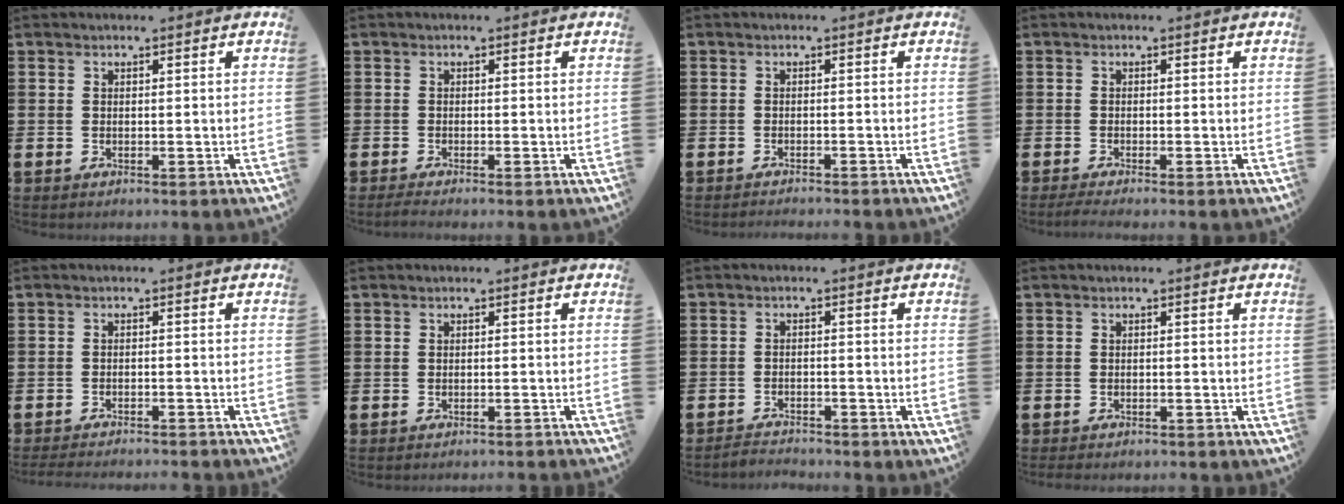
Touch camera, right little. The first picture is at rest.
{"total": 0.8, "force": [-0.5, 0.0, 0.6], "torque": [-0.010, -0.002, -0.010]}
{"total": 0.8, "force": [-0.8, -0.1, 0.0], "torque": [0.000, -0.001, -0.017]}
{"total": 1.0, "force": [-0.6, 0.0, 0.7], "torque": [-0.011, -0.002, -0.012]}
{"total": 1.9, "force": [-1.9, -0.2, 0.2], "torque": [-0.004, 0.002, -0.038]}
{"total": 0.8, "force": [-0.8, -0.2, 0.0], "torque": [0.000, 0.000, -0.016]}
{"total": 2.1, "force": [-2.0, 0.0, -0.3], "torque": [-0.002, 0.003, -0.046]}
{"total": 0.9, "force": [-0.9, 0.1, 0.1], "torque": [-0.004, -0.001, -0.019]}